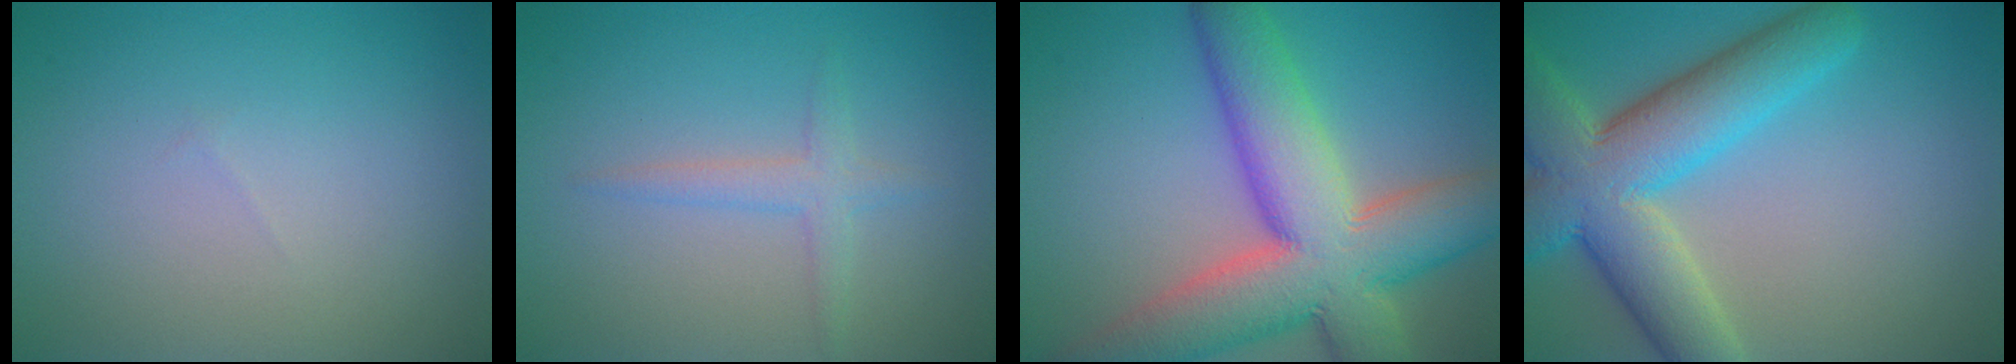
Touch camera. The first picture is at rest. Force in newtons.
{"total": 1.9, "press": 1.9, "slide": 0.1}
{"total": 13.0, "press": 13.0, "slide": 0.9}
{"total": 9.8, "press": 9.7, "slide": 0.8}